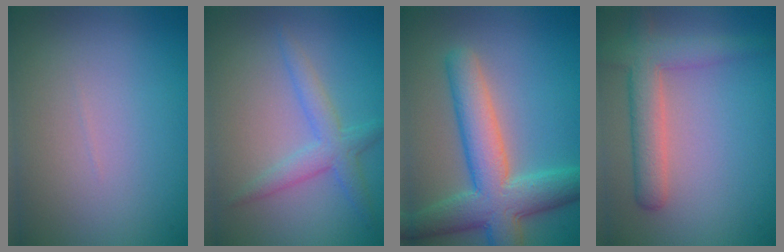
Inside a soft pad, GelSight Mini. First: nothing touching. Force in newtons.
{"total": 2.8, "press": 2.8, "slide": 0.1}
{"total": 7.7, "press": 7.7, "slide": 0.4}
{"total": 4.4, "press": 4.4, "slide": 0.3}